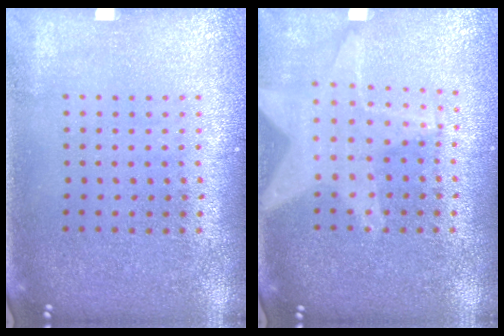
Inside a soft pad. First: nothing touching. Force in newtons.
{"total": 1.3, "press": 1.2, "slide": 0.3}